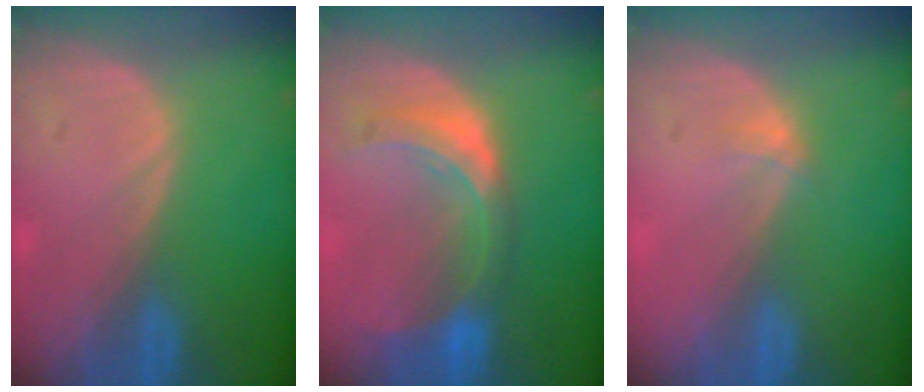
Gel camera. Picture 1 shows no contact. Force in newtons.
{"total": 8.1, "press": 7.2, "slide": 3.7}
{"total": 1.3, "press": 0.9, "slide": 0.9}